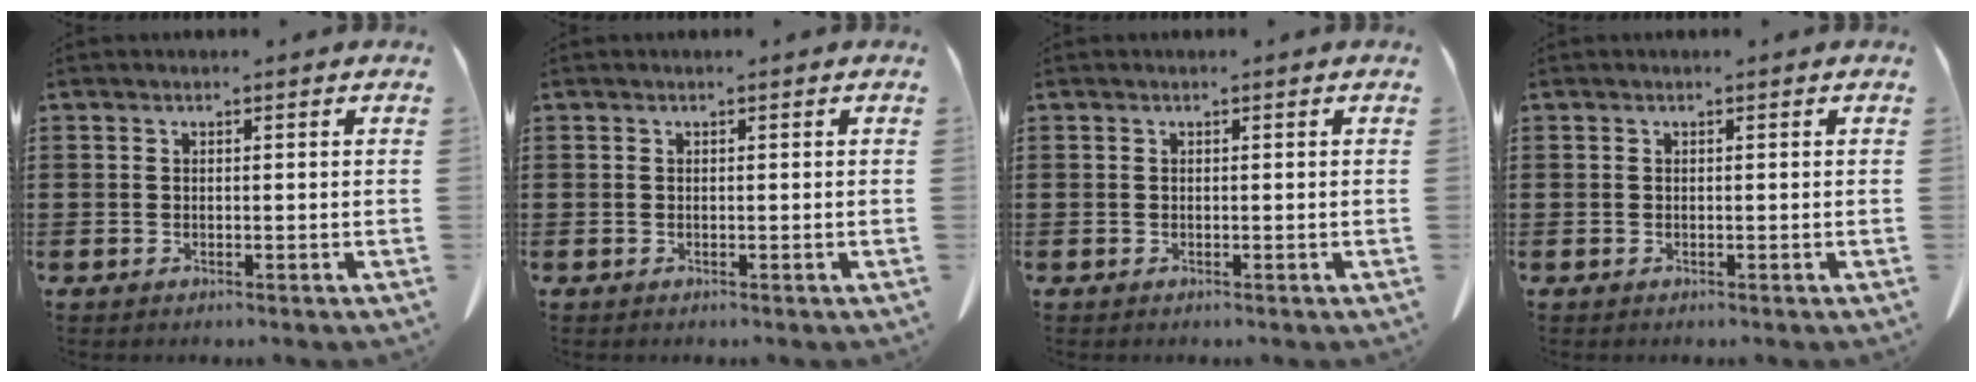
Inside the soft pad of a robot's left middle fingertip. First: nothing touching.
{"total": 0.0}
{"total": 0.0}
{"total": 0.0}